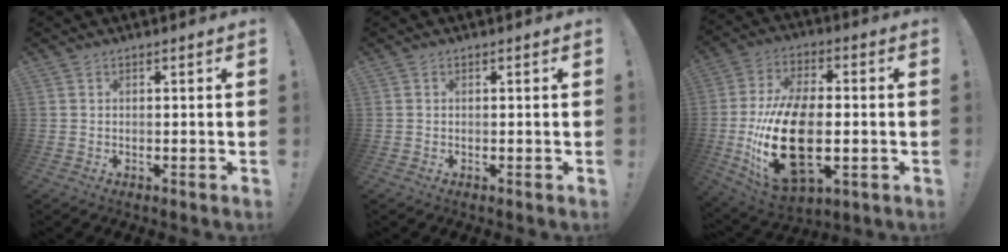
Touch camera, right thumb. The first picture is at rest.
{"total": 0.0}
{"total": 24.2, "force": [-3.8, 13.3, 19.9], "torque": [-0.384, 0.010, -0.055]}